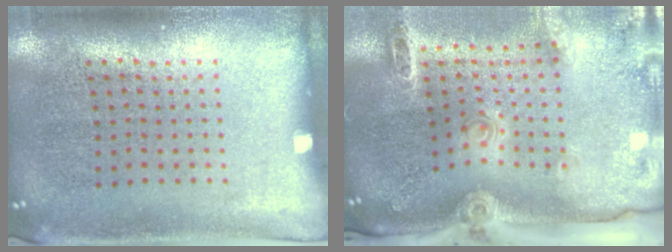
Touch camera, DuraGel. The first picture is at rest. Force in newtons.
{"total": 2.9, "press": 2.0, "slide": 2.1}